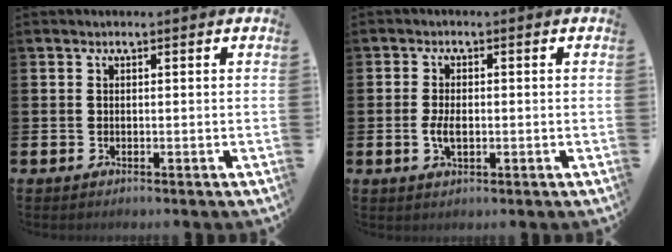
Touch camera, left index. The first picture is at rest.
{"total": 3.1, "force": [-0.4, 1.6, 2.6], "torque": [-0.046, 0.003, -0.008]}